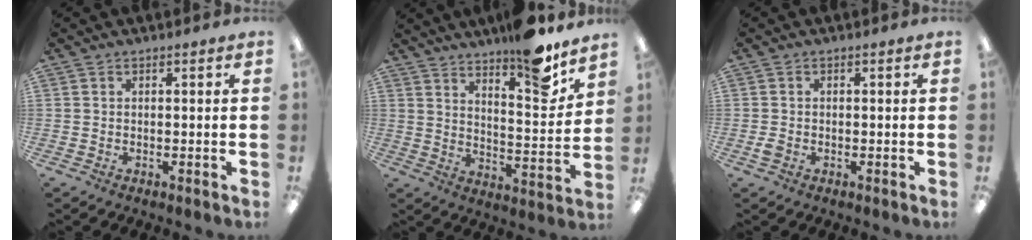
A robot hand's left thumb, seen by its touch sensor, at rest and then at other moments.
{"total": 12.6, "force": [10.6, 2.5, 6.2], "torque": [-0.074, -0.084, 0.179]}
{"total": 1.6, "force": [-0.6, 1.2, 0.8], "torque": [-0.015, 0.004, -0.012]}